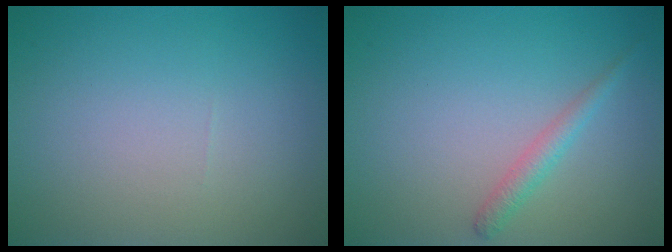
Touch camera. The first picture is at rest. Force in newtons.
{"total": 1.6, "press": 1.6, "slide": 0.0}